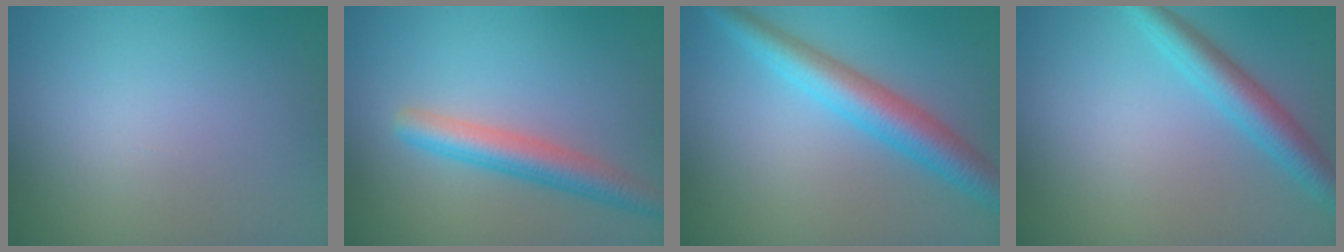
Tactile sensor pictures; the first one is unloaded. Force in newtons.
{"total": 3.5, "press": 3.5, "slide": 0.2}
{"total": 4.9, "press": 4.9, "slide": 0.1}
{"total": 3.3, "press": 3.3, "slide": 0.1}